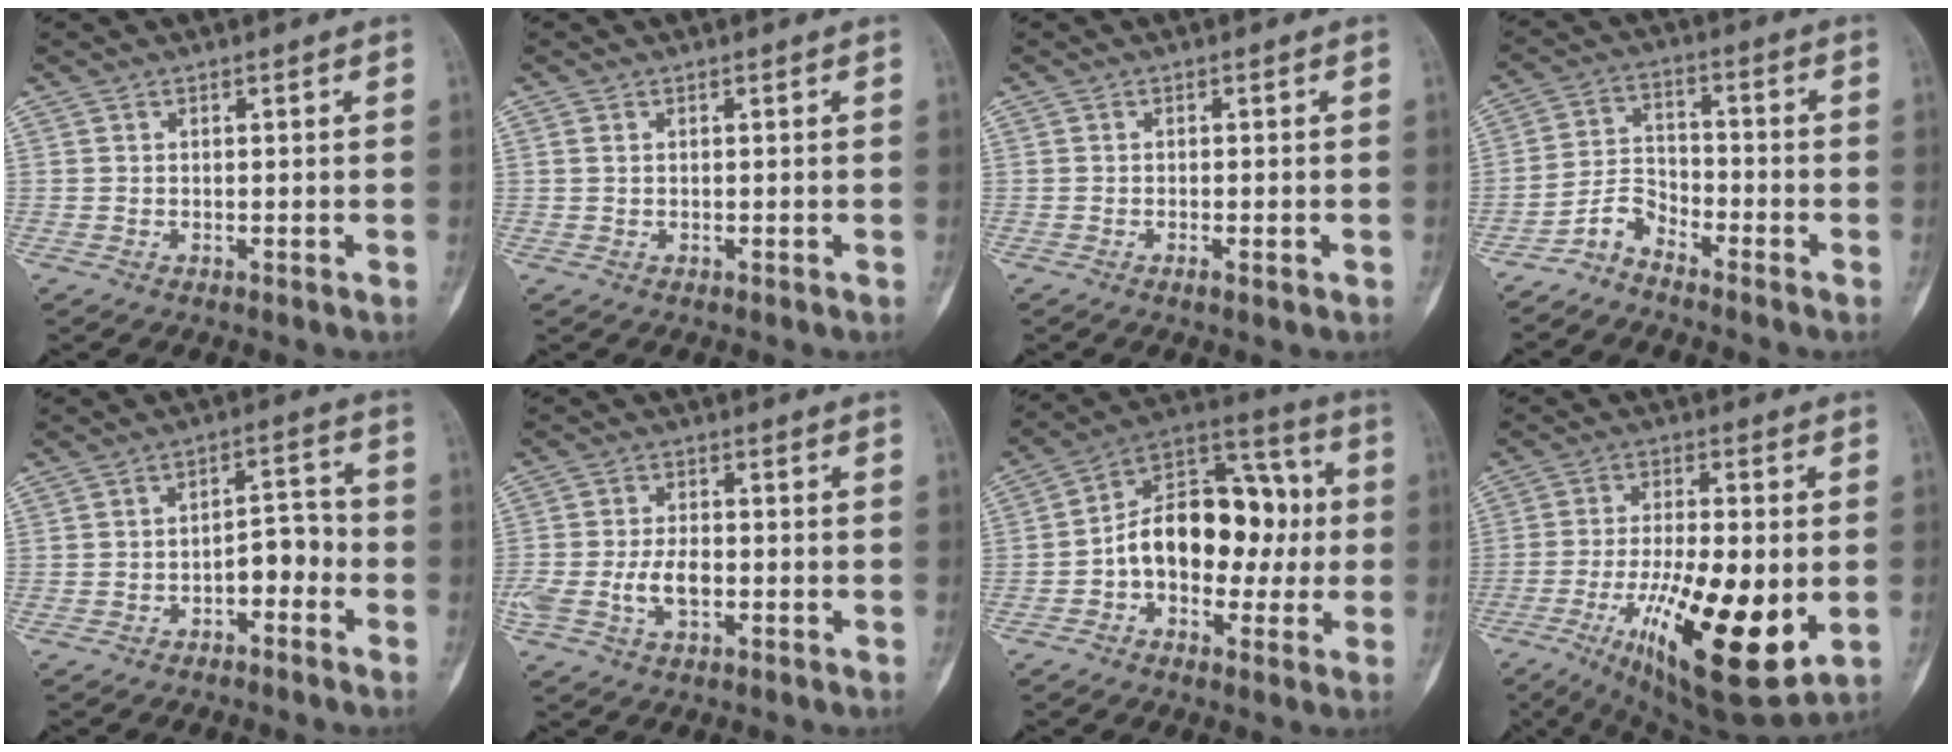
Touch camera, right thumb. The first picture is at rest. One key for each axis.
{"total": 0.7, "fx": 0.3, "fy": 0.5, "fz": 0.4, "tx": -0.010, "ty": 0.003, "tz": 0.007}
{"total": 1.7, "fx": -0.7, "fy": 0.5, "fz": 1.4, "tx": -0.024, "ty": 0.001, "tz": -0.010}
{"total": 4.9, "fx": -4.3, "fy": 1.9, "fz": 1.1, "tx": -0.017, "ty": 0.042, "tz": -0.096}
{"total": 6.1, "fx": -2.7, "fy": 3.3, "fz": 4.4, "tx": -0.047, "ty": 0.043, "tz": -0.046}
{"total": 6.0, "fx": -1.5, "fy": 3.3, "fz": 4.8, "tx": -0.097, "ty": 0.013, "tz": -0.026}
{"total": 18.4, "fx": -1.0, "fy": 12.0, "fz": 14.0, "tx": -0.177, "ty": 0.051, "tz": -0.024}
{"total": 22.7, "fx": -5.3, "fy": 7.6, "fz": 20.8, "tx": -0.340, "ty": -0.019, "tz": -0.068}